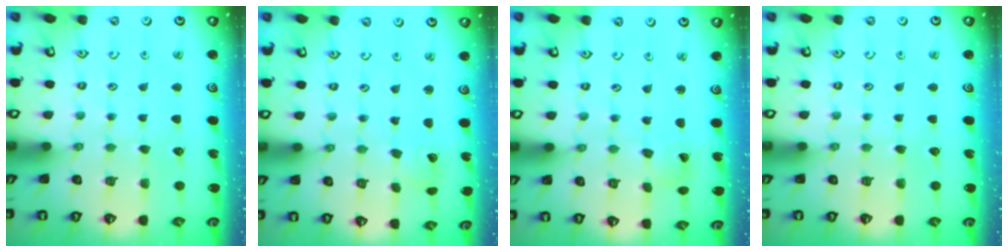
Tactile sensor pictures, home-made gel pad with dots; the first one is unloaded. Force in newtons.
{"total": 1.9, "press": 1.9, "slide": 0.1}
{"total": 2.9, "press": 2.9, "slide": 0.2}
{"total": 0.0}